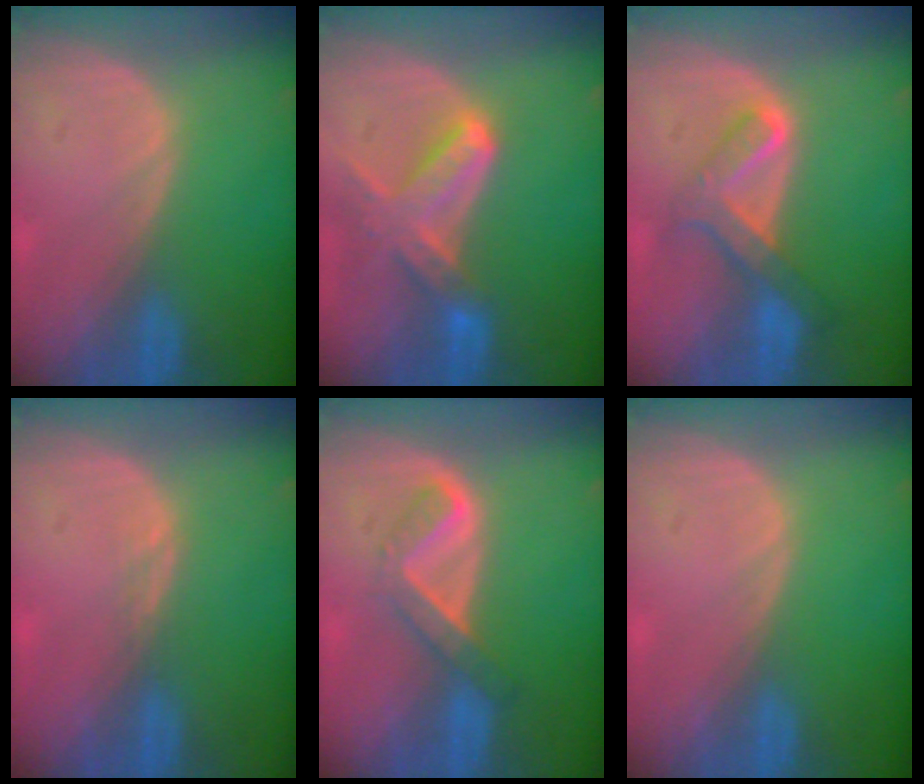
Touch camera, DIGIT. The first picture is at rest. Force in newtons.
{"total": 7.4, "press": 6.7, "slide": 3.2}
{"total": 6.4, "press": 6.0, "slide": 2.1}
{"total": 1.0, "press": 0.8, "slide": 0.7}
{"total": 5.4, "press": 4.7, "slide": 2.6}
{"total": 0.0}